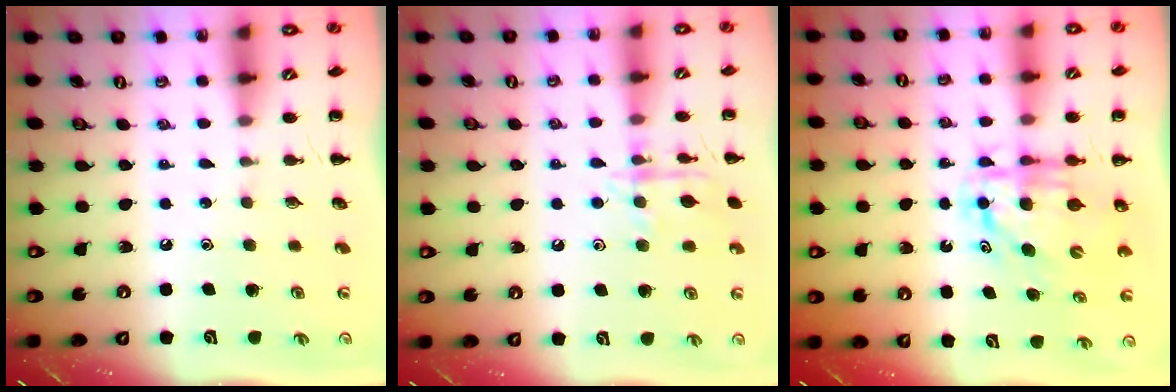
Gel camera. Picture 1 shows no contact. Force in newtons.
{"total": 11.7, "press": 11.7, "slide": 0.6}
{"total": 6.9, "press": 6.8, "slide": 1.3}